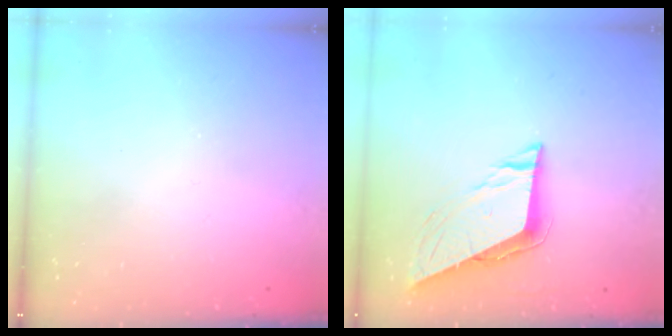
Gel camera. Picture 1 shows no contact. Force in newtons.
{"total": 8.3, "press": 8.2, "slide": 0.4}